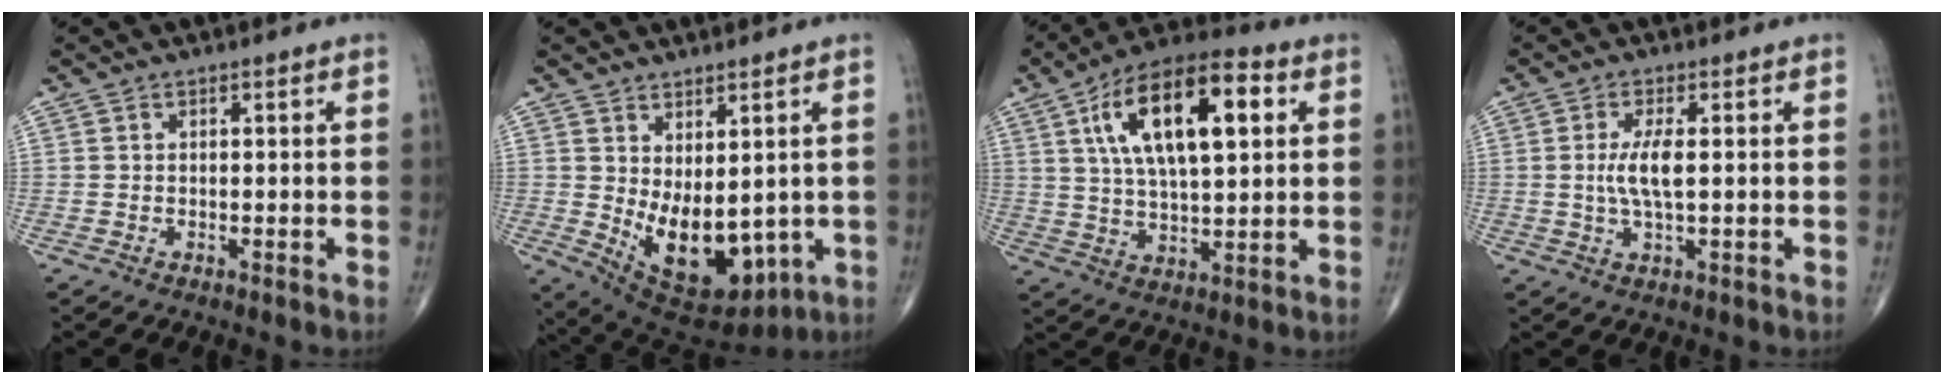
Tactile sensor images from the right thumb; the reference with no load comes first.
{"total": 13.2, "force": [-0.4, 6.9, 11.3], "torque": [-0.160, -0.025, 0.026]}
{"total": 19.2, "force": [5.8, 8.0, 16.4], "torque": [-0.270, 0.007, 0.093]}
{"total": 5.1, "force": [0.4, 1.2, 5.0], "torque": [-0.111, -0.008, 0.006]}